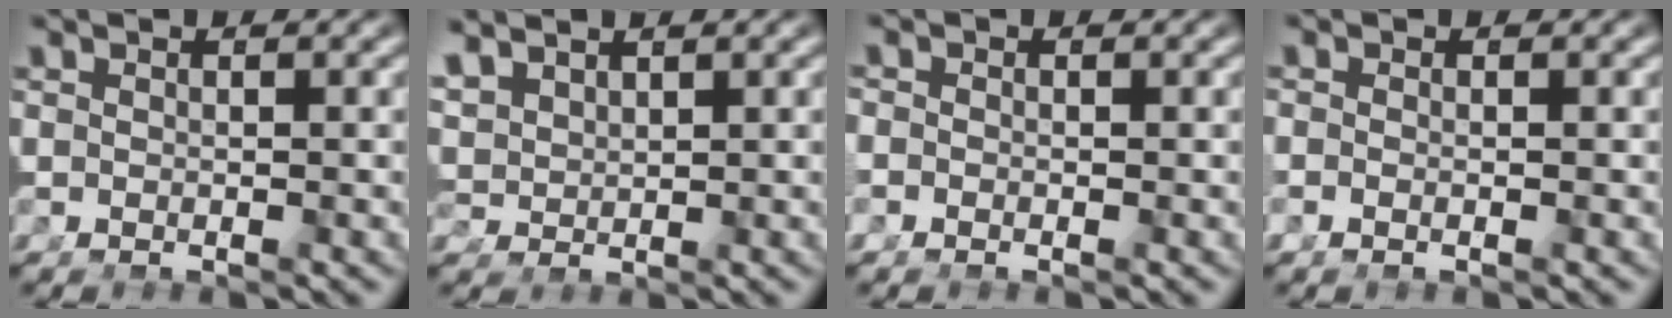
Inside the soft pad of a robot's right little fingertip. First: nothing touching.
{"total": 2.2, "force": [1.4, 1.3, 1.0], "torque": [-0.031, -0.005, 0.040]}
{"total": 1.7, "force": [-0.8, 1.3, 0.7], "torque": [-0.030, -0.007, -0.016]}
{"total": 1.7, "force": [-0.7, 1.1, 1.1], "torque": [-0.036, -0.009, -0.013]}